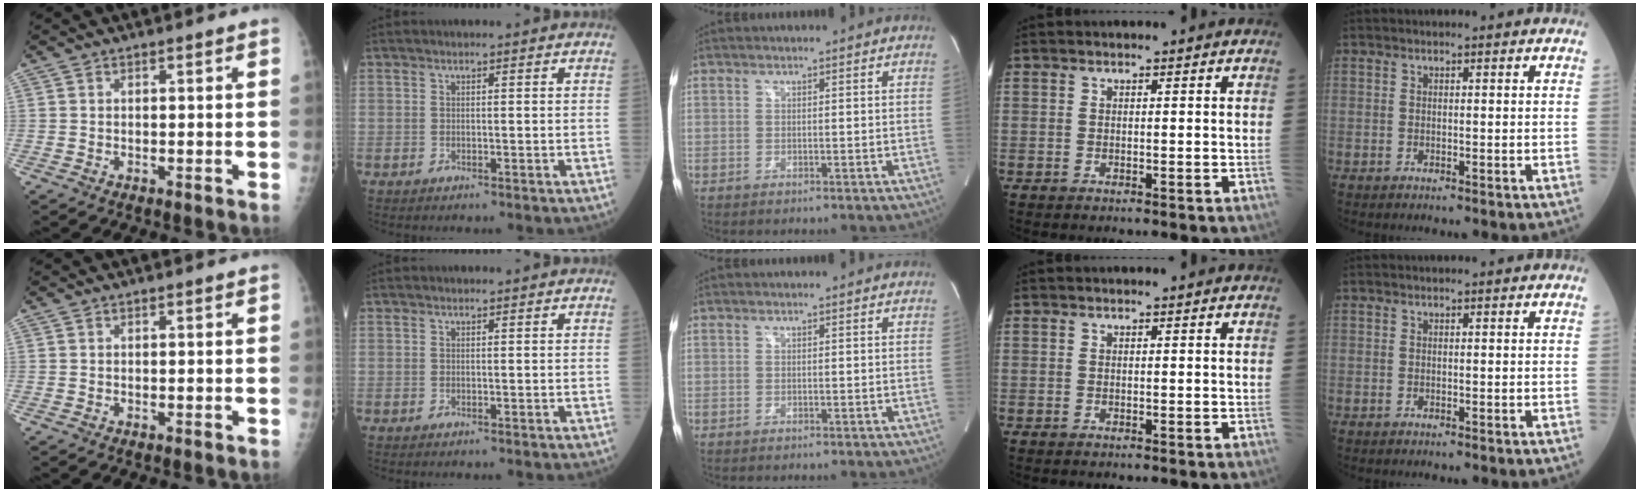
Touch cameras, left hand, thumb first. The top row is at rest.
{}